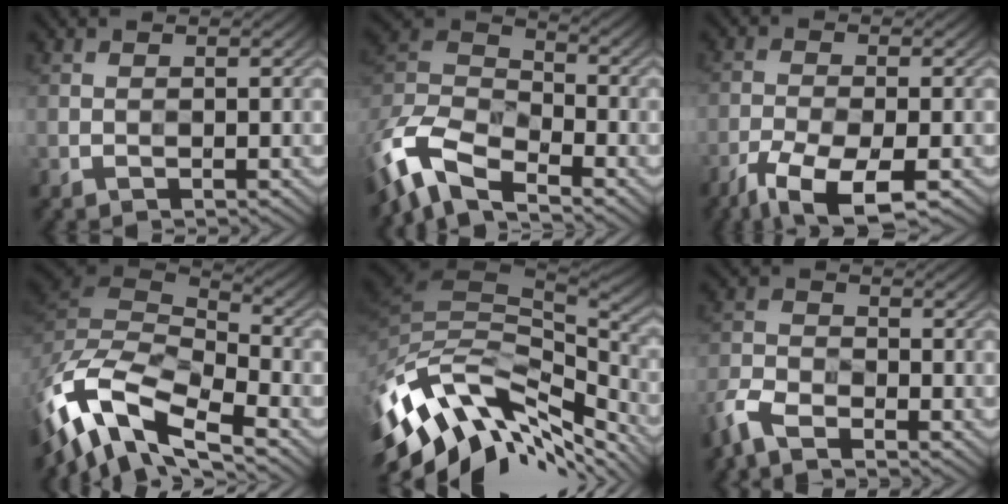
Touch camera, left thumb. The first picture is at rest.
{"total": 10.9, "force": [-8.0, 4.3, 6.1], "torque": [-0.135, -0.009, -0.170]}
{"total": 8.7, "force": [-5.6, 2.5, 6.2], "torque": [-0.122, -0.017, -0.102]}
{"total": 12.7, "force": [-7.4, 5.5, 8.7], "torque": [-0.204, -0.009, -0.134]}
{"total": 13.5, "force": [-6.4, 6.7, 9.9], "torque": [-0.214, -0.016, -0.109]}
{"total": 4.8, "force": [-3.8, 1.7, 2.4], "torque": [-0.059, -0.010, -0.092]}